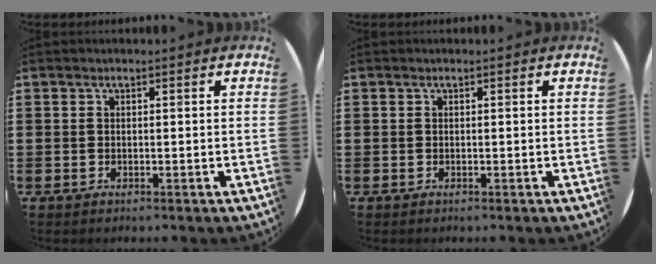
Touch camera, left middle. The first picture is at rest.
{"total": 0.0}